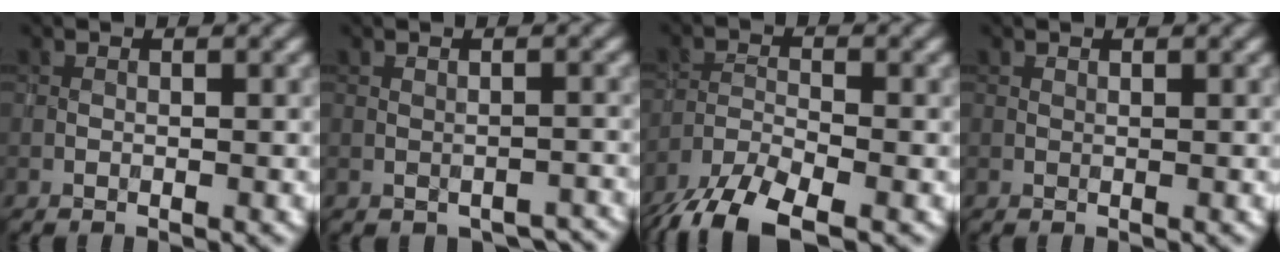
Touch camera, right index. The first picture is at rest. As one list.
[{"total": 2.2, "force": [-1.8, 1.1, 0.8], "torque": [-0.008, -0.002, -0.019]}, {"total": 7.3, "force": [-5.3, 2.2, 4.5], "torque": [-0.083, -0.015, -0.101]}, {"total": 0.0}]